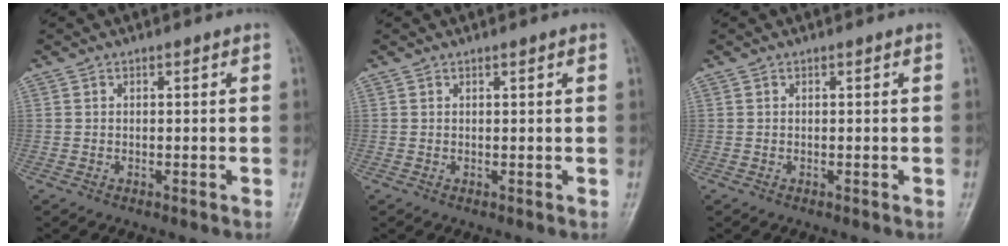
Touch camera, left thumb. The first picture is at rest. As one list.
[{"total": 0.6, "force": [0.4, 0.1, 0.5], "torque": [-0.007, 0.000, 0.004]}, {"total": 0.0}]